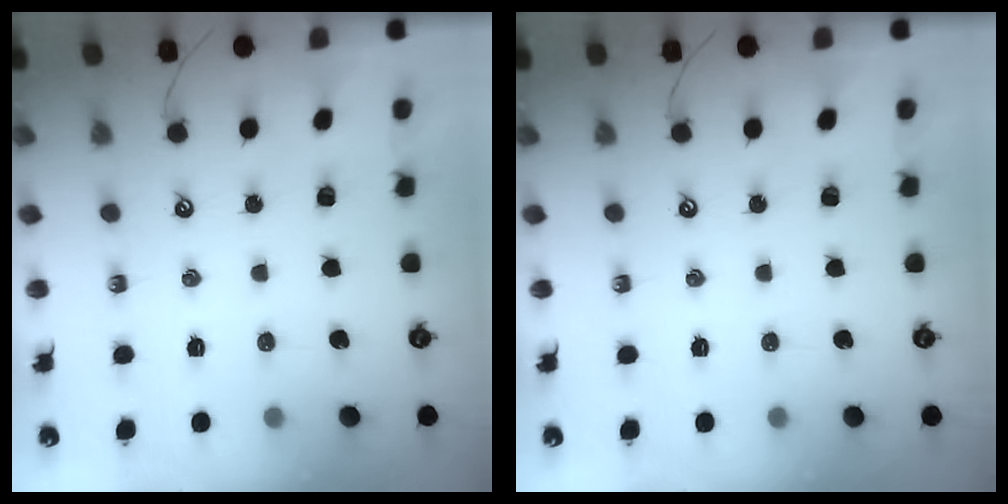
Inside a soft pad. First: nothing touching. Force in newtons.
{"total": 0.0}